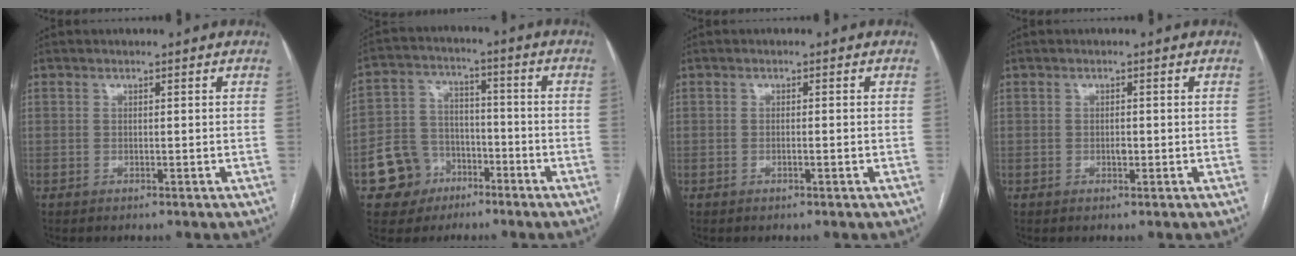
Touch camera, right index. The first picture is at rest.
{"total": 9.6, "force": [-4.7, 8.1, 2.3], "torque": [-0.052, 0.024, -0.074]}
{"total": 1.0, "force": [-0.4, 0.0, 0.9], "torque": [-0.018, 0.001, -0.005]}
{"total": 1.1, "force": [-0.3, 0.5, 0.9], "torque": [-0.017, 0.001, -0.005]}